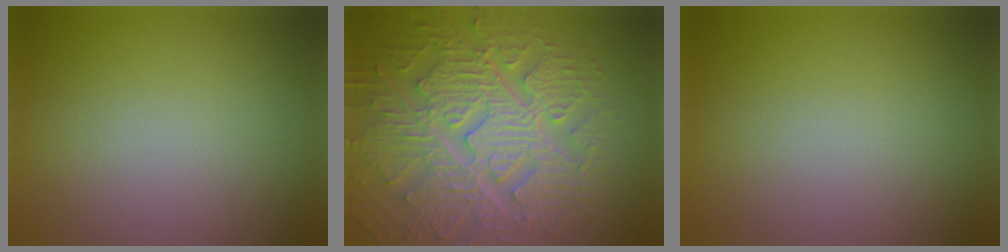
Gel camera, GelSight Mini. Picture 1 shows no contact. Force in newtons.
{"total": 9.2, "press": 6.8, "slide": 6.2}
{"total": 0.0}